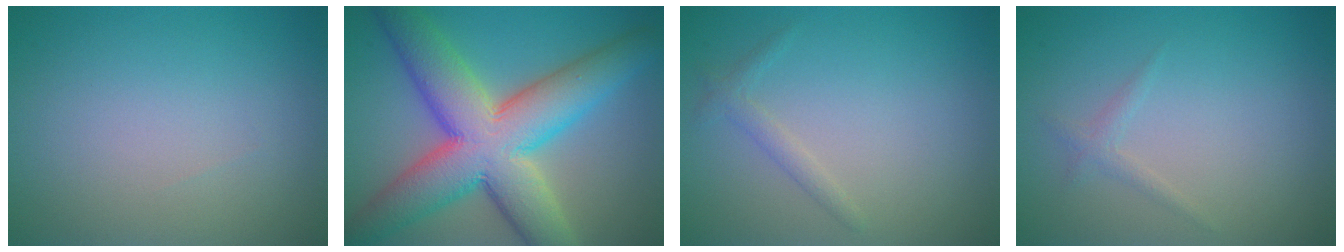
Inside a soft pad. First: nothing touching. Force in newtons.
{"total": 12.3, "press": 12.3, "slide": 0.6}
{"total": 1.2, "press": 1.2, "slide": 0.1}
{"total": 1.0, "press": 1.0, "slide": 0.0}